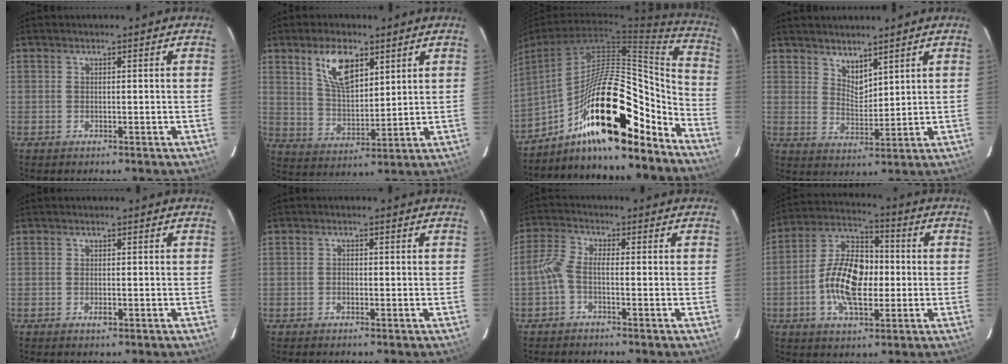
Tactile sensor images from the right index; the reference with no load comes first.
{"total": 9.9, "force": [5.3, 4.5, 7.1], "torque": [-0.128, 0.009, 0.107]}
{"total": 22.2, "force": [-13.5, 6.6, 16.4], "torque": [-0.252, 0.005, -0.229]}
{"total": 4.6, "force": [3.9, 1.7, 1.7], "torque": [-0.025, -0.007, 0.070]}
{"total": 1.1, "force": [-0.5, 0.5, 0.8], "torque": [-0.014, 0.000, -0.008]}
{"total": 1.0, "force": [-0.4, 0.7, 0.5], "torque": [-0.009, 0.004, -0.008]}
{"total": 3.9, "force": [-1.5, 1.5, 3.3], "torque": [-0.080, 0.013, -0.034]}
{"total": 14.1, "force": [-2.1, 7.3, 11.9], "torque": [-0.233, 0.013, -0.045]}